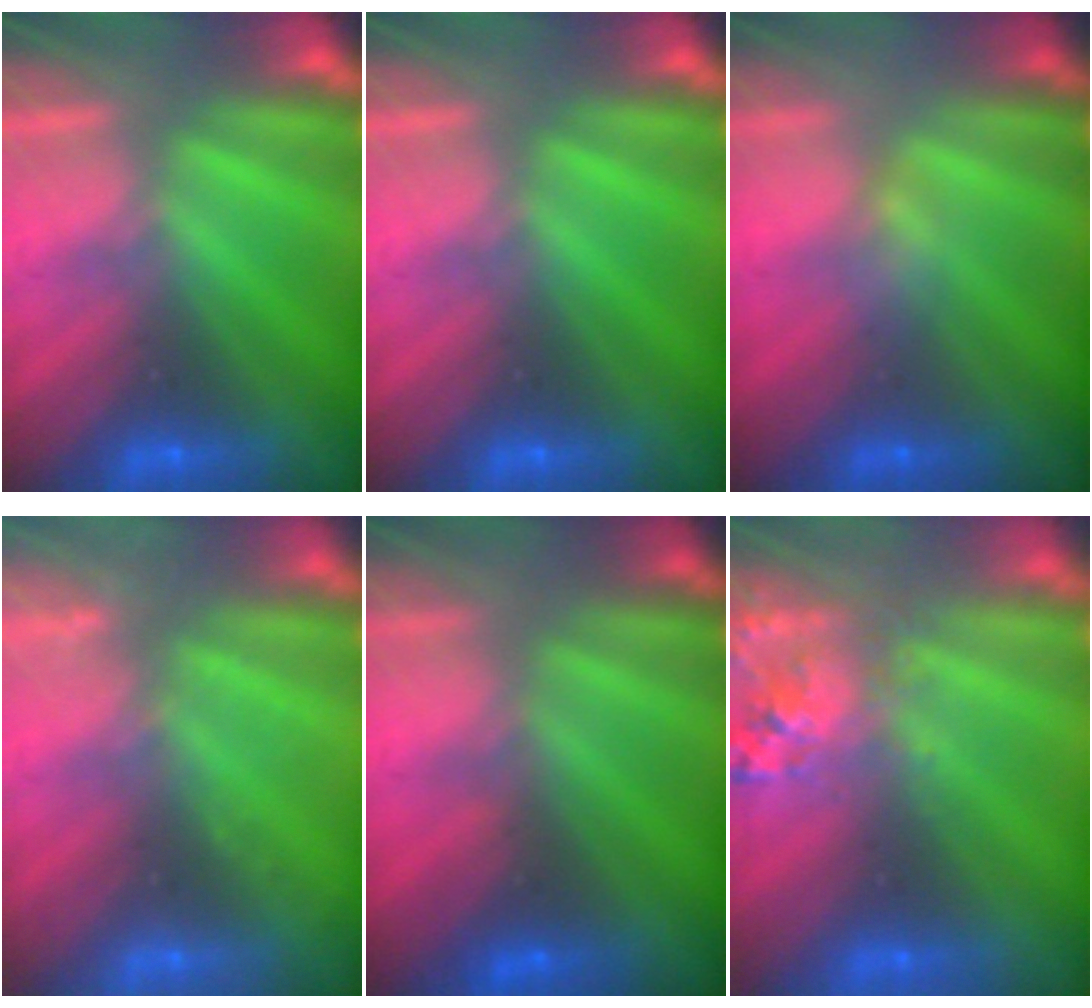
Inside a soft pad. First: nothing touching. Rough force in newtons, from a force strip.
{"total": 0.0}
{"total": 2.4}
{"total": 2.2}
{"total": 4.5}
{"total": 2.7}